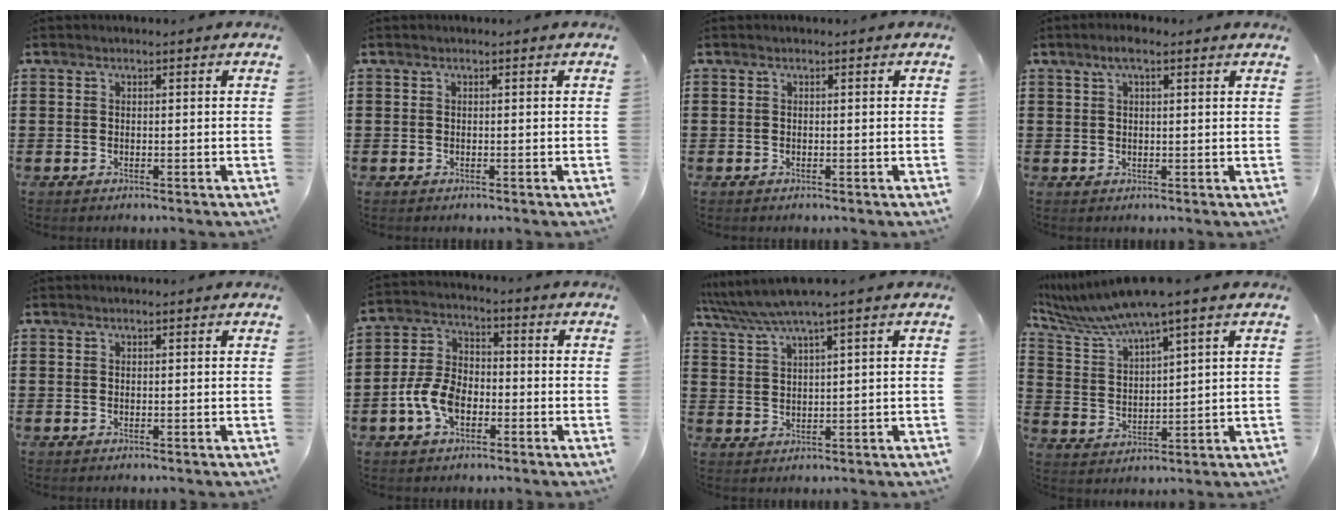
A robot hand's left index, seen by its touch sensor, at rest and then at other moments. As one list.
[{"total": 0.0}, {"total": 0.0}, {"total": 2.9, "force": [1.8, 0.5, 2.2], "torque": [-0.046, 0.005, 0.032]}, {"total": 0.0}, {"total": 7.3, "force": [-2.8, 4.5, 5.0], "torque": [-0.127, 0.006, -0.062]}, {"total": 4.2, "force": [3.2, -0.3, 2.7], "torque": [-0.062, -0.009, 0.053]}, {"total": 6.8, "force": [5.7, -0.2, 3.7], "torque": [-0.093, -0.031, 0.096]}]